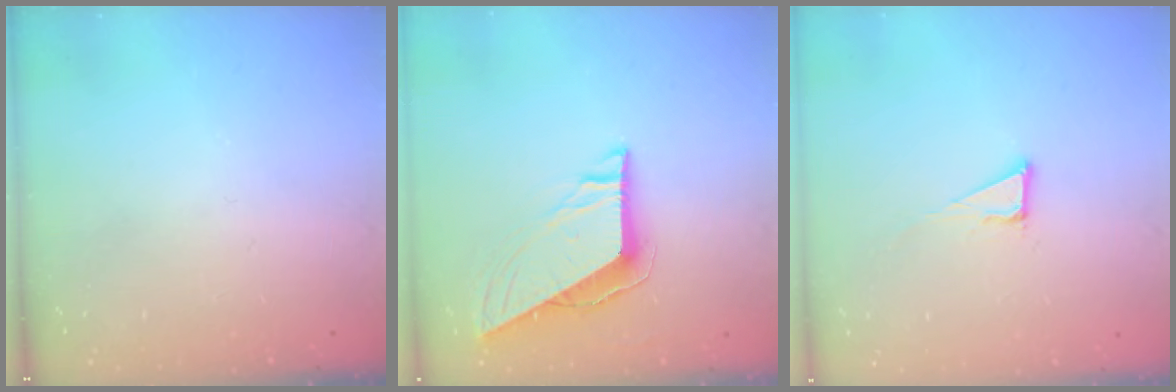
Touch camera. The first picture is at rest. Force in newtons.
{"total": 8.5, "press": 8.5, "slide": 0.3}
{"total": 3.9, "press": 3.9, "slide": 0.2}